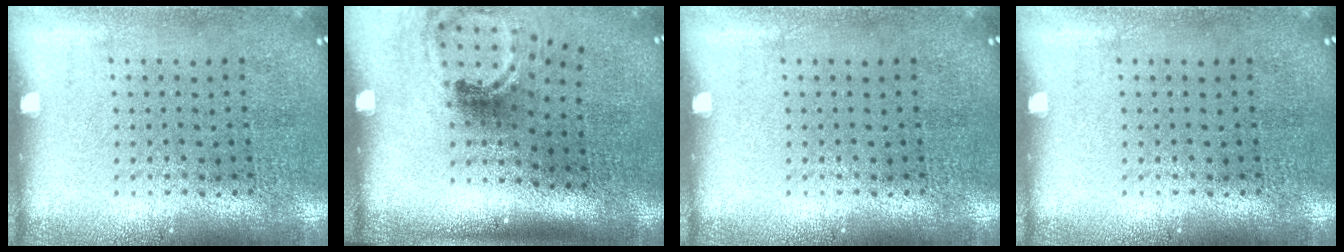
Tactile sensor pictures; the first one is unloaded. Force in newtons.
{"total": 1.9, "press": 1.2, "slide": 1.5}
{"total": 0.0}
{"total": 0.0}